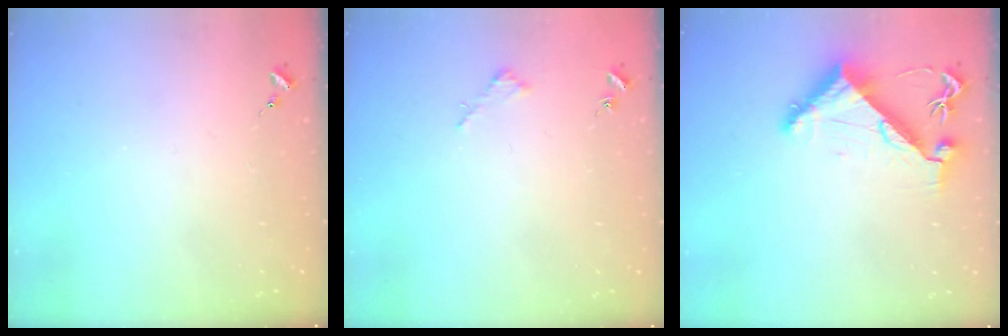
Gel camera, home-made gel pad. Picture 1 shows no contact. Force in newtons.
{"total": 1.9, "press": 1.9, "slide": 0.2}
{"total": 7.5, "press": 7.4, "slide": 1.0}